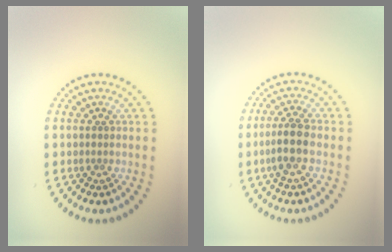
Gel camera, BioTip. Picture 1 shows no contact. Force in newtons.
{"total": 2.7, "press": 2.5, "slide": 1.2}